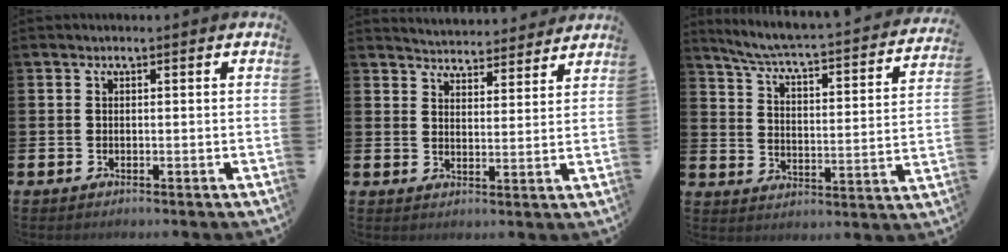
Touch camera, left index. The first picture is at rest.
{"total": 4.8, "force": [4.7, 0.6, -0.3], "torque": [-0.006, -0.037, 0.084]}
{"total": 4.6, "force": [4.1, 0.2, 2.2], "torque": [-0.067, -0.044, 0.059]}